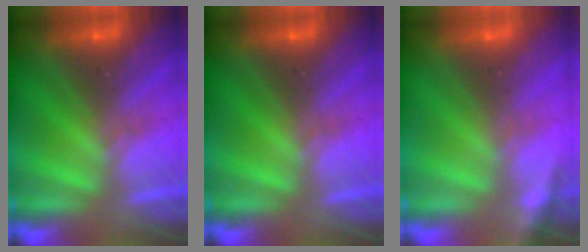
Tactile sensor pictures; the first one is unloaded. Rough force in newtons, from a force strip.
{"total": 0.0}
{"total": 1.7}